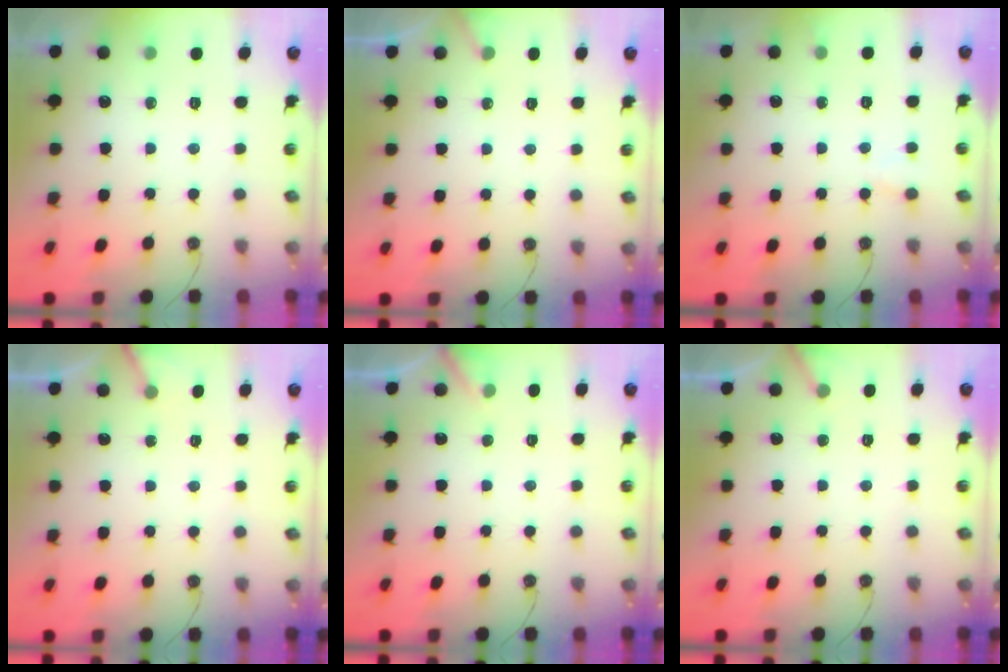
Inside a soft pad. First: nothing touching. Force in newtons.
{"total": 4.1, "press": 4.1, "slide": 0.3}
{"total": 4.6, "press": 4.5, "slide": 0.5}
{"total": 4.4, "press": 4.3, "slide": 0.3}
{"total": 4.1, "press": 4.1, "slide": 0.5}
{"total": 3.2, "press": 3.2, "slide": 0.4}